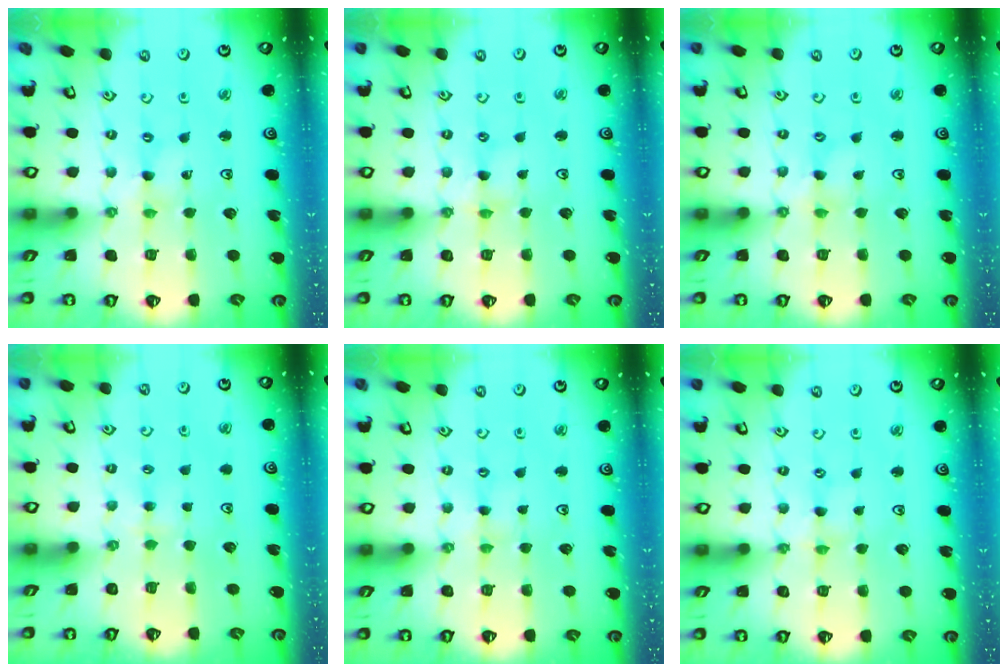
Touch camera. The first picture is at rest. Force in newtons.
{"total": 1.5, "press": 1.4, "slide": 0.3}
{"total": 0.8, "press": 0.7, "slide": 0.3}
{"total": 2.6, "press": 2.5, "slide": 0.5}
{"total": 1.8, "press": 1.7, "slide": 0.3}
{"total": 0.9, "press": 0.9, "slide": 0.3}